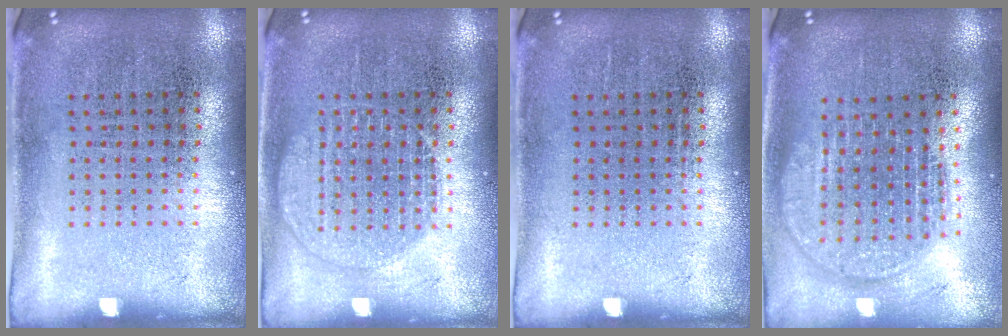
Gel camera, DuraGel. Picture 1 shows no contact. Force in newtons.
{"total": 2.3, "press": 2.3, "slide": 0.4}
{"total": 0.0}
{"total": 1.8, "press": 1.5, "slide": 0.9}